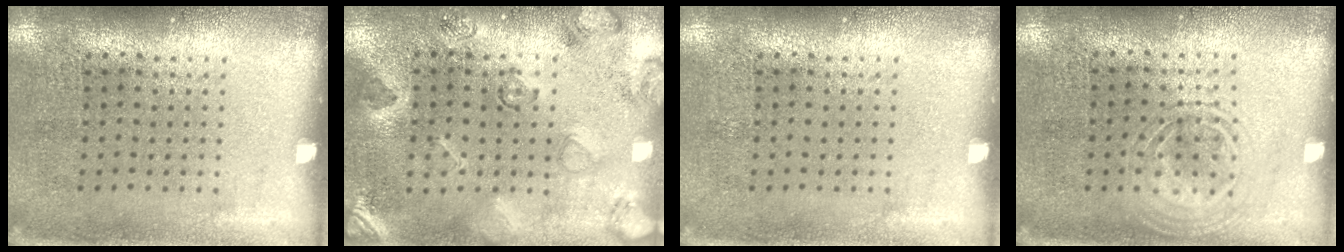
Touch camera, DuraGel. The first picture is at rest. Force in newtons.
{"total": 2.4, "press": 1.9, "slide": 1.5}
{"total": 0.0}
{"total": 1.3, "press": 1.2, "slide": 0.2}